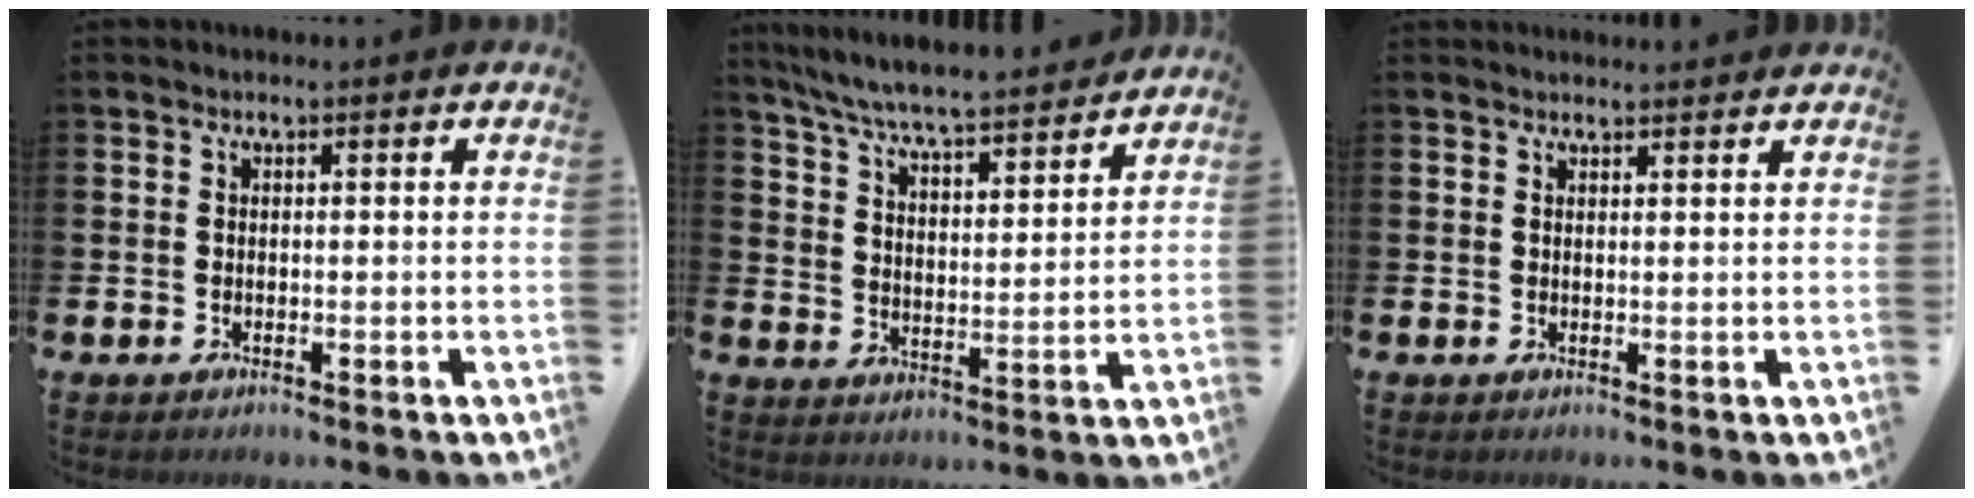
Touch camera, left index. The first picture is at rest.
{"total": 7.1, "force": [6.8, 0.2, 2.0], "torque": [-0.068, -0.052, 0.117]}
{"total": 1.4, "force": [1.4, 0.1, 0.0], "torque": [0.005, -0.007, 0.025]}